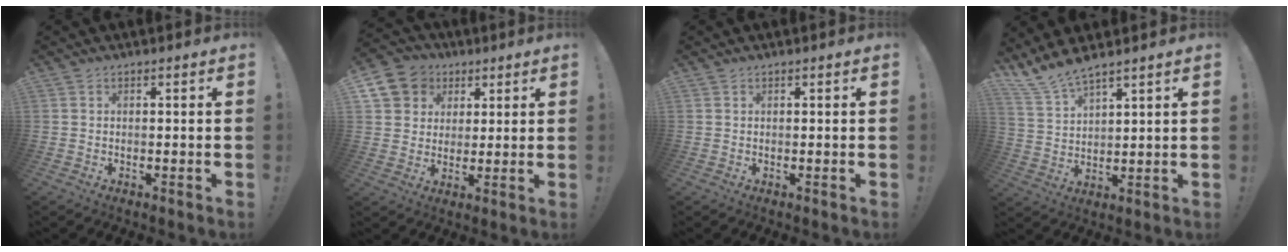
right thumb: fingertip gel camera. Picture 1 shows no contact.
{"total": 9.9, "force": [3.8, 8.7, 2.7], "torque": [-0.036, -0.020, 0.079]}
{"total": 0.0}
{"total": 7.5, "force": [7.0, 1.1, 2.4], "torque": [-0.066, -0.043, 0.135]}